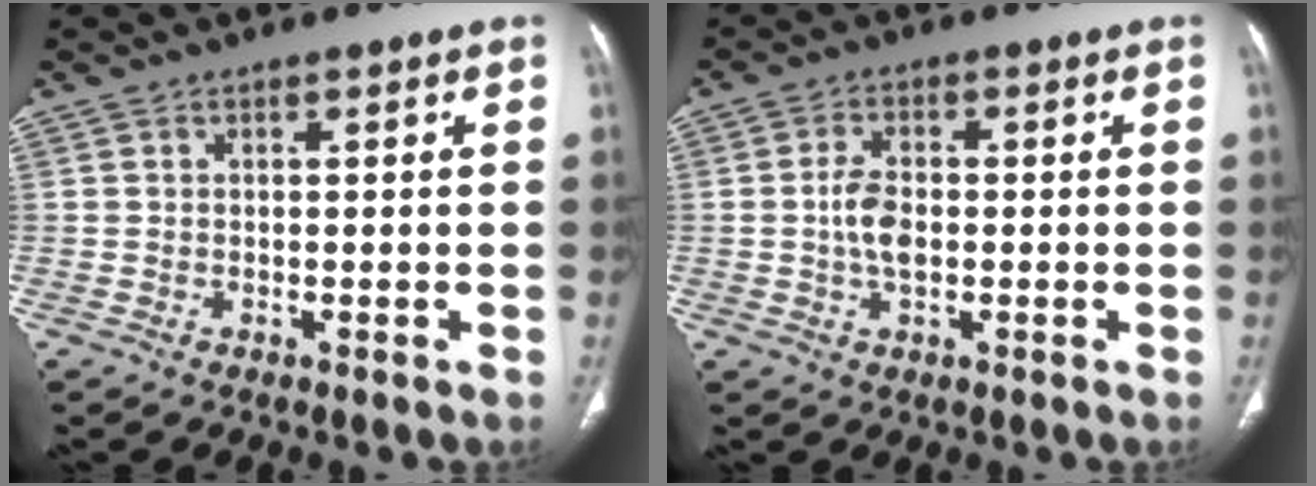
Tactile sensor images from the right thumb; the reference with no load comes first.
{"total": 5.0, "force": [-0.4, 2.8, 4.1], "torque": [-0.080, 0.005, -0.008]}